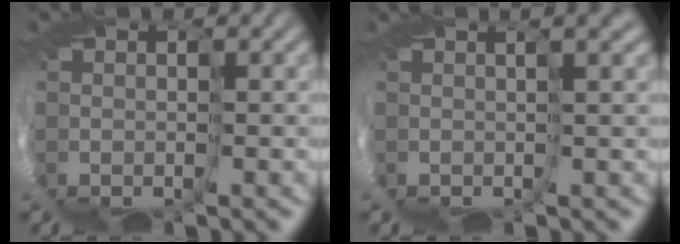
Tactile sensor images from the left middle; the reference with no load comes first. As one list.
[{"total": 3.2, "force": [0.1, -2.8, -1.4], "torque": [0.018, -0.003, 0.012]}]